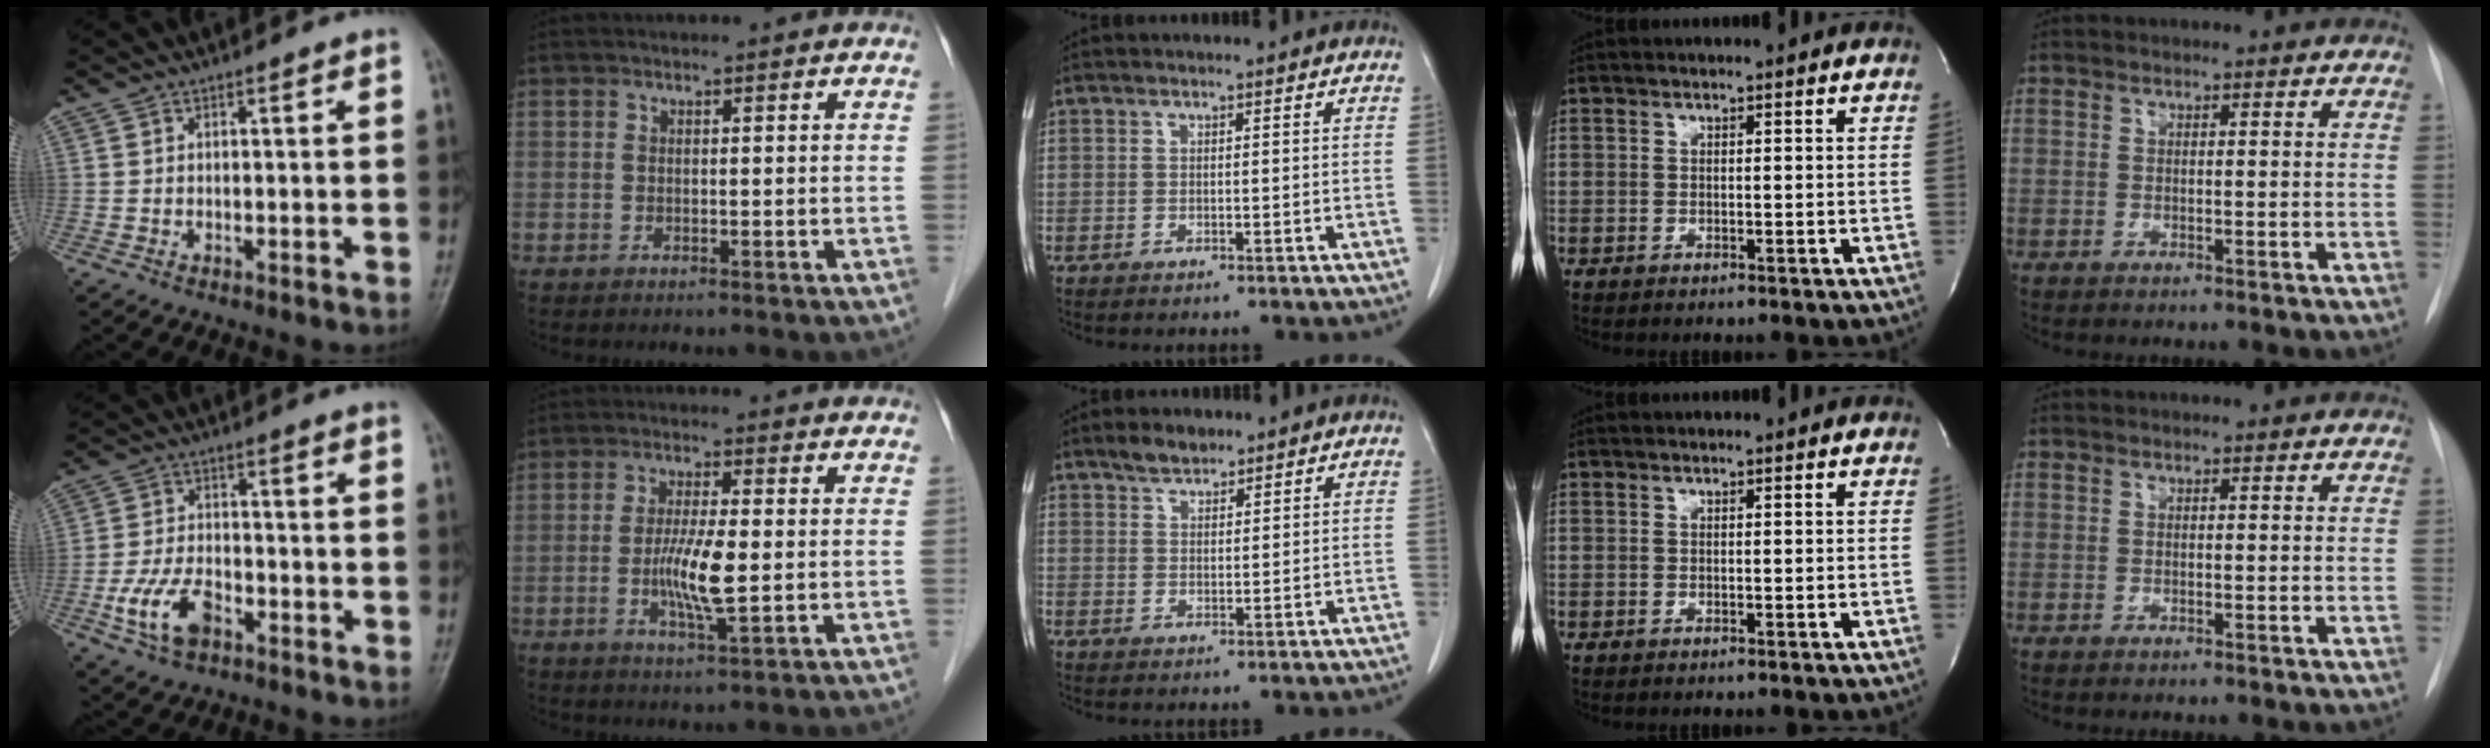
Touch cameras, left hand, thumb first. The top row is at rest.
{"thumb": {"total": 8.9, "force": [-4.3, 5.0, 6.0], "torque": [-0.117, 0.022, -0.079]}, "index": {"total": 6.9, "force": [-0.9, 1.0, 6.8], "torque": [-0.130, -0.012, -0.017]}, "middle": {"total": 3.2, "force": [2.7, 1.2, 1.0], "torque": [-0.021, 0.002, 0.048]}}